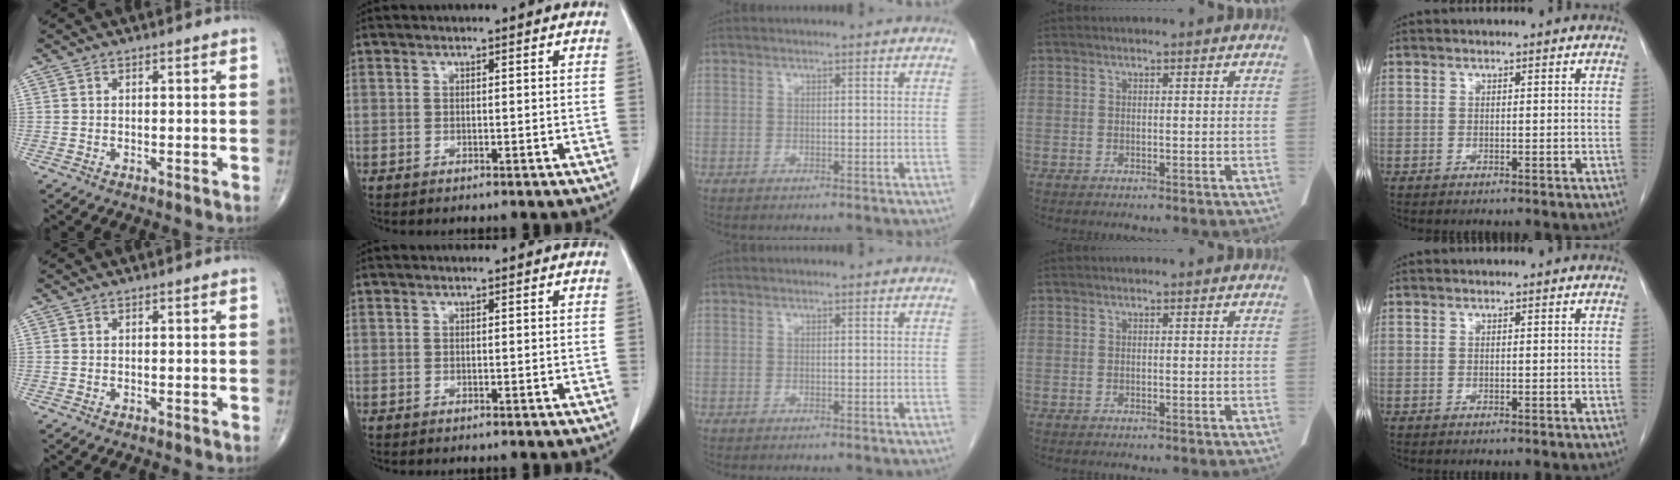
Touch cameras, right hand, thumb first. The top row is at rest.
{}